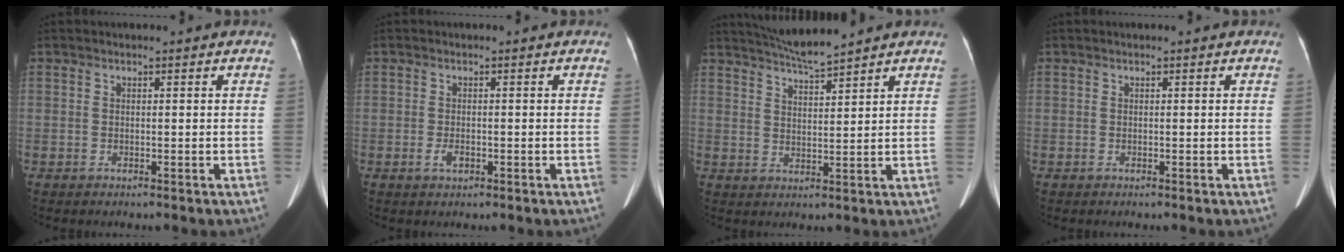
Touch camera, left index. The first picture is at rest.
{"total": 1.6, "force": [-0.9, 0.7, 1.1], "torque": [-0.024, -0.008, -0.012]}
{"total": 6.2, "force": [5.7, -0.8, 2.1], "torque": [-0.044, 0.007, 0.107]}
{"total": 0.0}